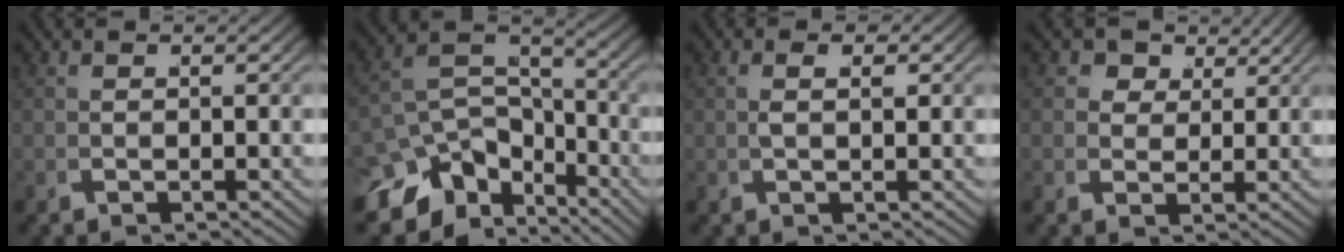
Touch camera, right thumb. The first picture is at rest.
{"total": 11.3, "force": [-3.4, 8.2, 7.1], "torque": [-0.132, -0.040, -0.044]}
{"total": 1.4, "force": [0.7, 0.5, 1.1], "torque": [-0.023, -0.001, 0.015]}
{"total": 4.8, "force": [2.5, 3.5, 2.1], "torque": [-0.040, -0.015, 0.044]}